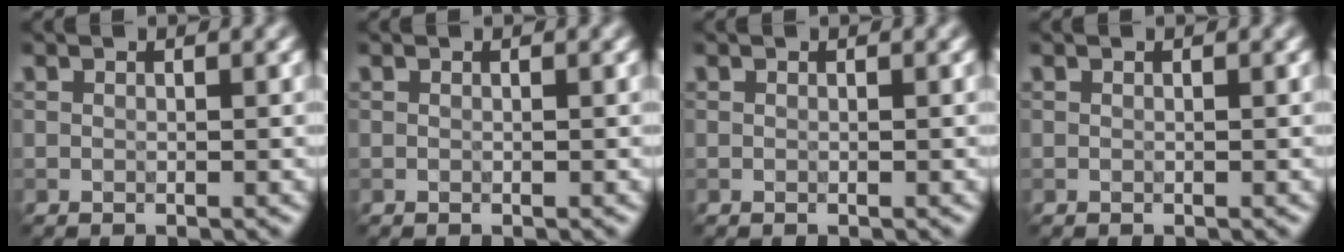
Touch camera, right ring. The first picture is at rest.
{"total": 0.0}
{"total": 0.0}
{"total": 0.0}